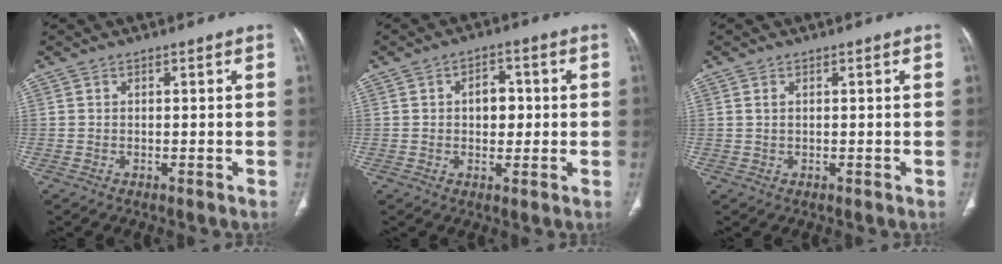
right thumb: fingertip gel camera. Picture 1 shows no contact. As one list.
[{"total": 5.1, "force": [0.3, 3.6, 3.6], "torque": [-0.030, 0.009, 0.002]}, {"total": 1.0, "force": [0.3, 0.5, 0.8], "torque": [-0.020, 0.002, 0.008]}]